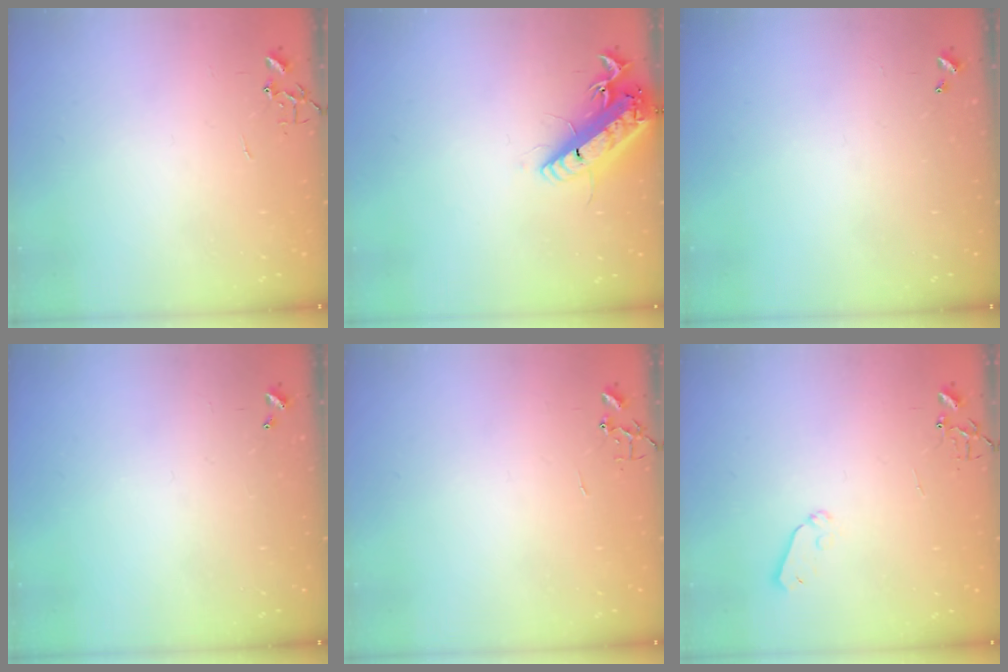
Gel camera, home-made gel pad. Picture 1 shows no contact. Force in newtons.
{"total": 16.9, "press": 16.6, "slide": 3.3}
{"total": 0.0}
{"total": 0.0}
{"total": 0.0}
{"total": 5.7, "press": 5.7, "slide": 0.5}